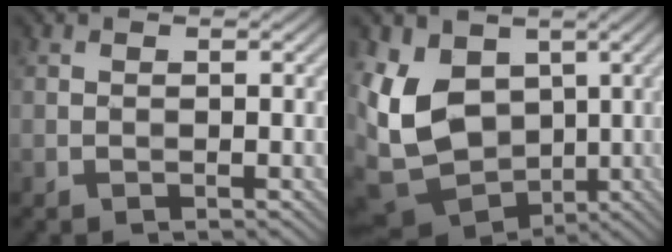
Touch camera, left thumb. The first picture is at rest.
{"total": 11.4, "force": [0.3, 8.8, 7.3], "torque": [-0.199, -0.013, -0.001]}